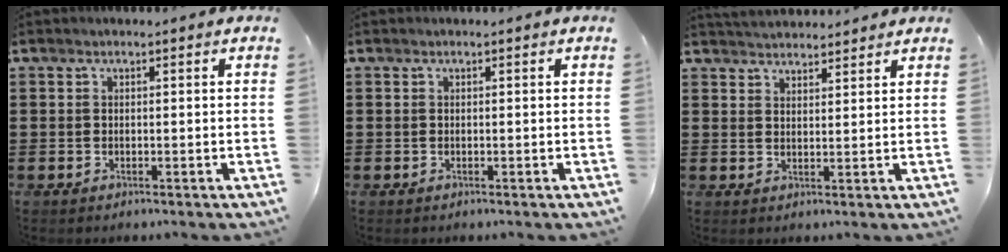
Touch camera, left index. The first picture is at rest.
{"total": 0.0}
{"total": 2.9, "force": [2.9, 0.1, -0.1], "torque": [-0.006, -0.006, 0.057]}